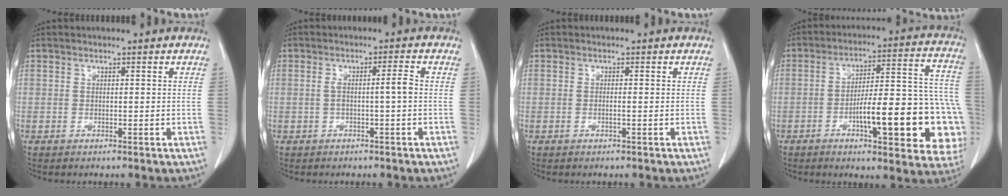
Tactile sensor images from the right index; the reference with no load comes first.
{"total": 2.9, "force": [-0.3, -0.1, 2.9], "torque": [-0.054, 0.009, -0.002]}
{"total": 0.6, "force": [-0.2, -0.1, 0.6], "torque": [-0.010, 0.001, -0.002]}
{"total": 22.2, "force": [-6.2, 4.9, 20.8], "torque": [-0.195, 0.034, -0.070]}